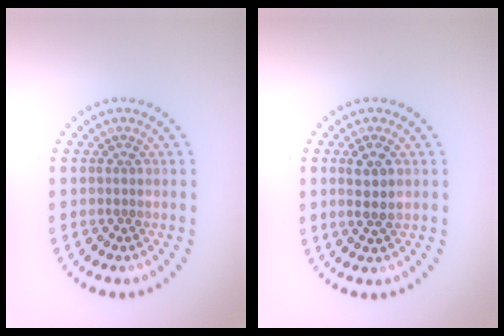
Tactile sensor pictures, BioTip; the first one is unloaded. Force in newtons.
{"total": 2.2, "press": 2.1, "slide": 0.7}